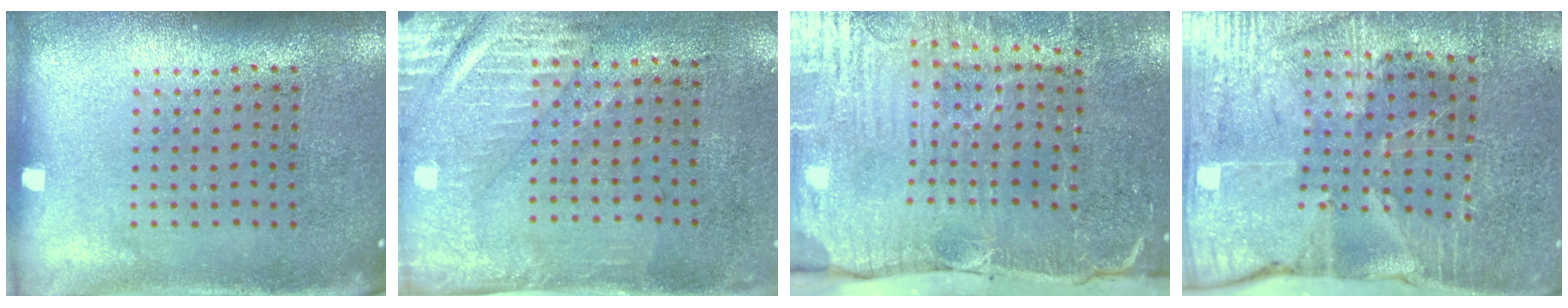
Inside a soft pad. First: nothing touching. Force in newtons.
{"total": 3.0, "press": 2.4, "slide": 1.6}
{"total": 5.4, "press": 4.5, "slide": 3.0}
{"total": 3.5, "press": 3.4, "slide": 0.7}